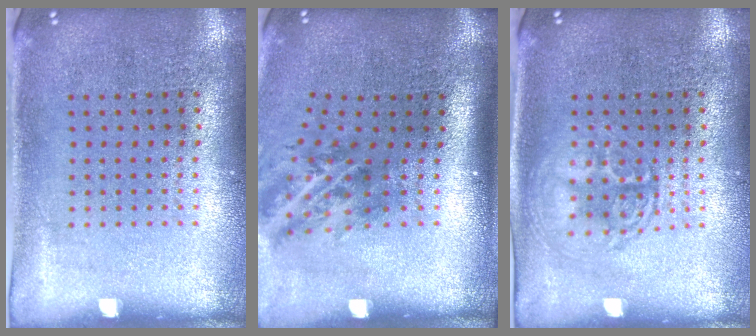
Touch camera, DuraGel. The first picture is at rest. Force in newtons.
{"total": 1.8, "press": 1.2, "slide": 1.4}
{"total": 1.4, "press": 1.4, "slide": 0.1}